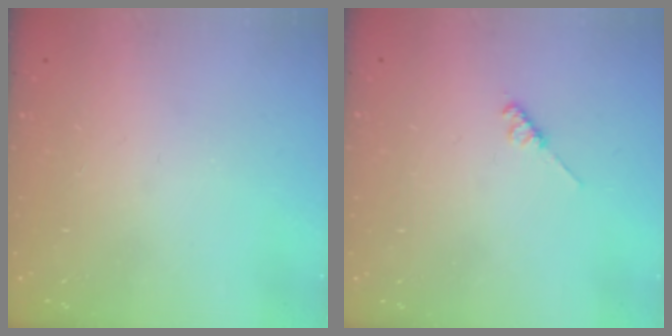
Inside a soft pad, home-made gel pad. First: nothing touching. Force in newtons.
{"total": 2.6, "press": 2.5, "slide": 0.4}